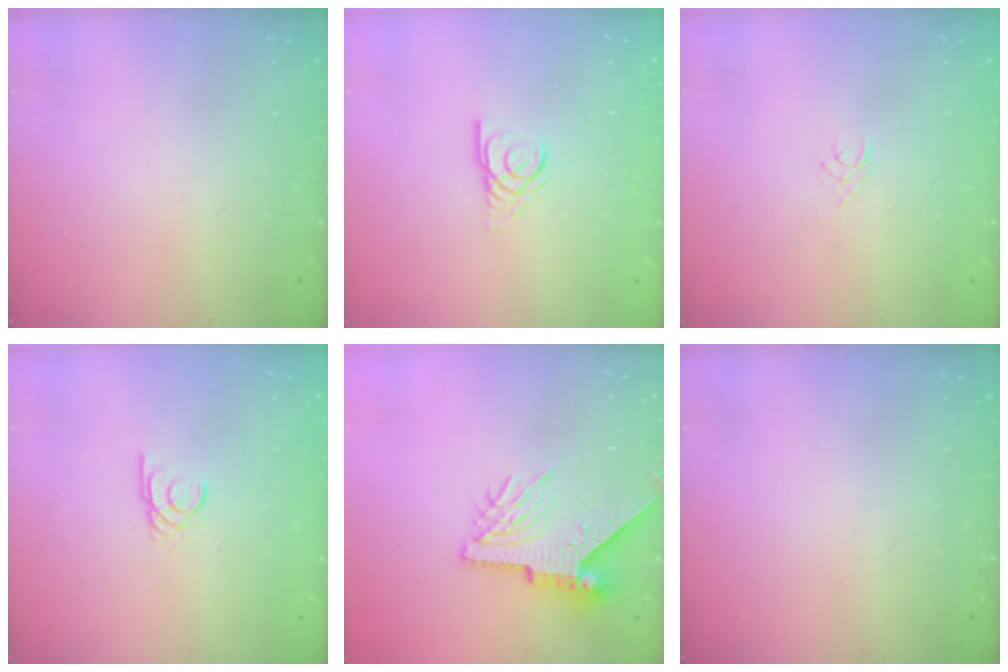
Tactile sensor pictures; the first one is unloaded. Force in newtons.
{"total": 3.0, "press": 2.9, "slide": 0.3}
{"total": 4.8, "press": 4.8, "slide": 0.3}
{"total": 2.0, "press": 2.0, "slide": 0.2}
{"total": 9.4, "press": 9.3, "slide": 1.0}
{"total": 0.0}